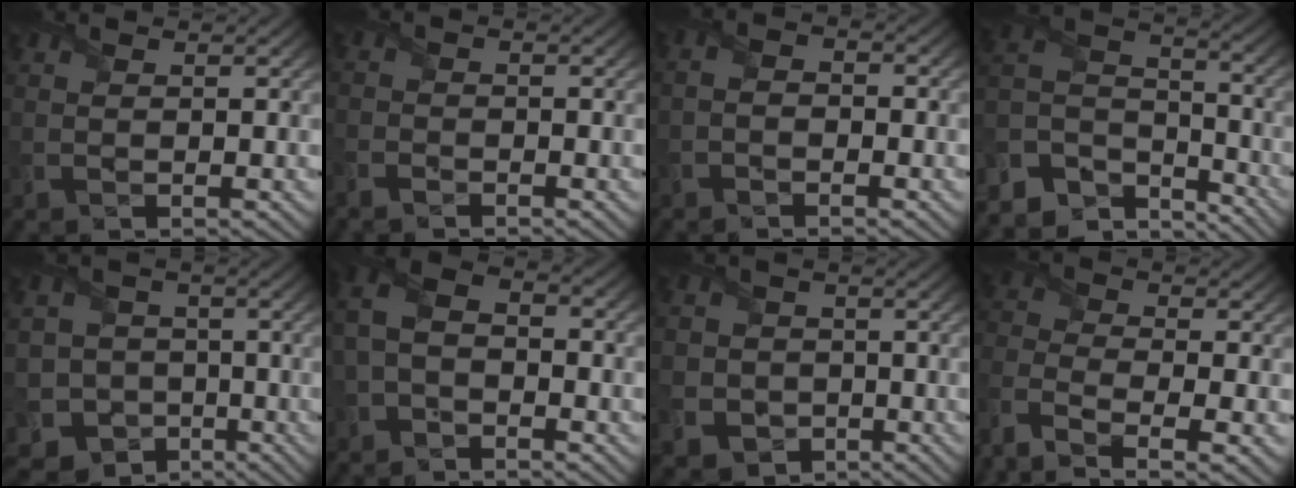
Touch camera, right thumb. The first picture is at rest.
{"total": 2.7, "force": [-2.3, 1.2, 0.6], "torque": [-0.017, -0.003, -0.053]}
{"total": 1.9, "force": [-1.4, 0.9, 0.9], "torque": [-0.010, 0.009, -0.033]}
{"total": 10.3, "force": [-7.8, 5.3, 4.2], "torque": [-0.112, -0.011, -0.149]}
{"total": 10.7, "force": [-4.3, 9.4, 2.5], "torque": [-0.094, -0.017, -0.094]}
{"total": 6.4, "force": [-2.1, 4.3, 4.2], "torque": [-0.100, 0.000, -0.055]}
{"total": 6.2, "force": [-1.6, 5.8, 1.1], "torque": [-0.053, -0.004, -0.057]}
{"total": 10.5, "force": [-7.3, 3.9, 6.4], "torque": [-0.158, -0.027, -0.147]}